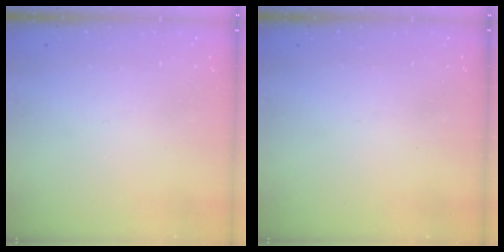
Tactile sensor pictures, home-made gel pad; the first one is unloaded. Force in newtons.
{"total": 0.0}